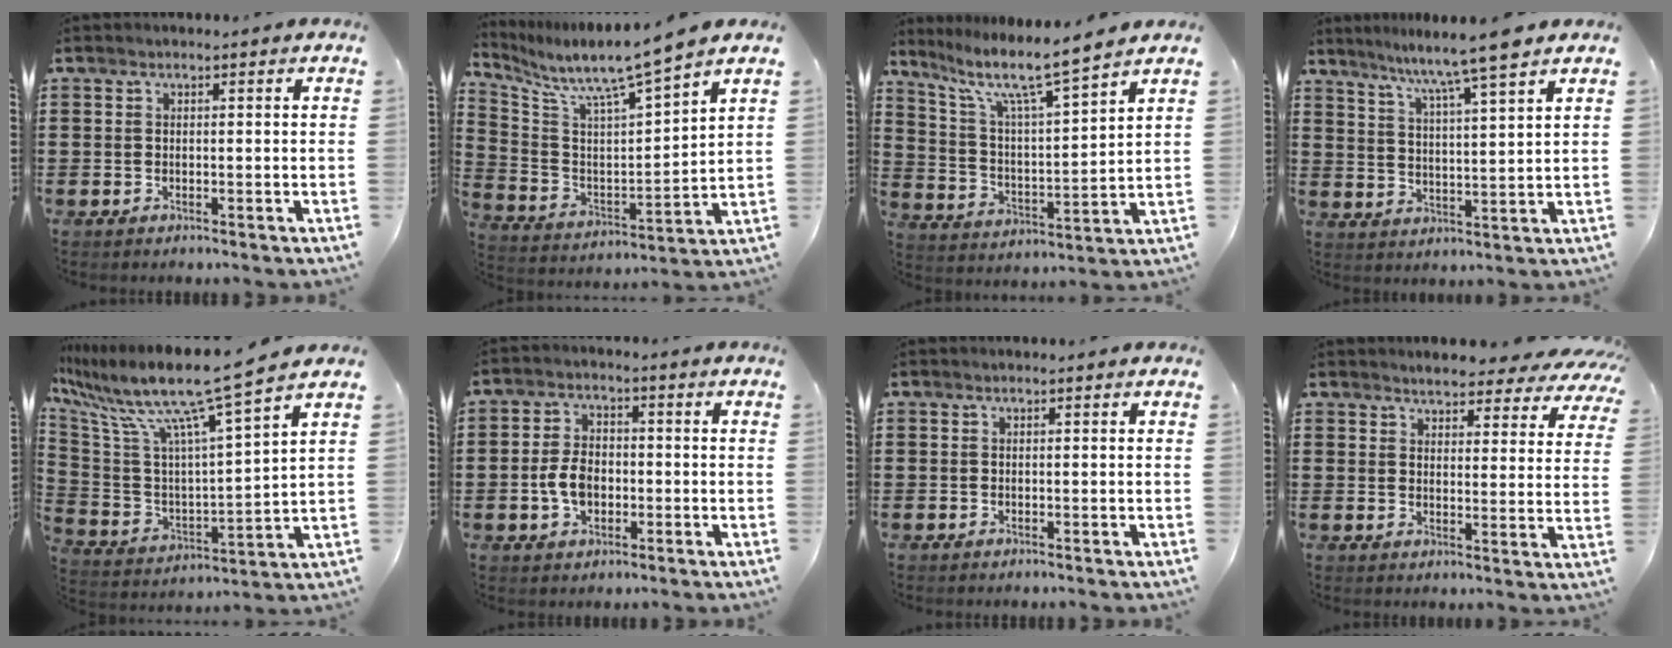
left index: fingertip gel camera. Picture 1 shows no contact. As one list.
[{"total": 7.4, "force": [6.7, -0.3, 3.1], "torque": [-0.092, -0.057, 0.105]}, {"total": 8.3, "force": [6.8, 0.7, 4.7], "torque": [-0.120, -0.041, 0.110]}, {"total": 6.6, "force": [5.6, -1.2, 3.2], "torque": [-0.083, -0.032, 0.091]}, {"total": 11.5, "force": [9.1, -0.4, 7.0], "torque": [-0.174, -0.070, 0.143]}, {"total": 5.4, "force": [-1.2, 3.5, 4.0], "torque": [-0.094, 0.003, -0.027]}, {"total": 0.0}, {"total": 3.9, "force": [3.9, 0.4, 0.6], "torque": [-0.030, -0.015, 0.068]}]